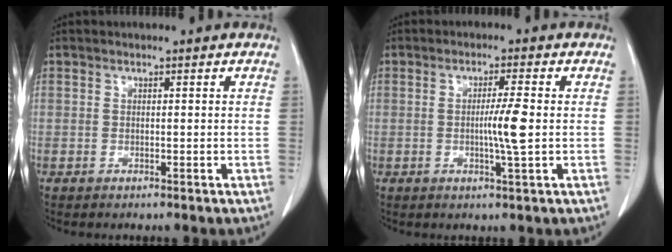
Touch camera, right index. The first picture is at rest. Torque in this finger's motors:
{"motor_torque": [0.16, 0.02, 0.07, 0.06]}